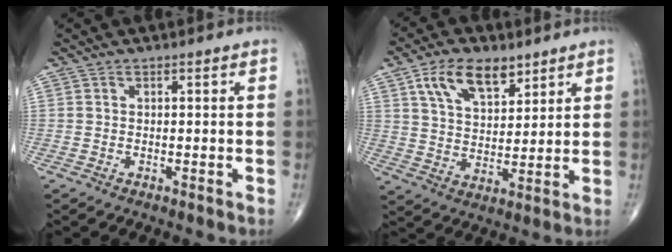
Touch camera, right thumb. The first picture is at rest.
{"total": 11.2, "force": [6.3, 6.0, 7.1], "torque": [-0.107, -0.026, 0.118]}